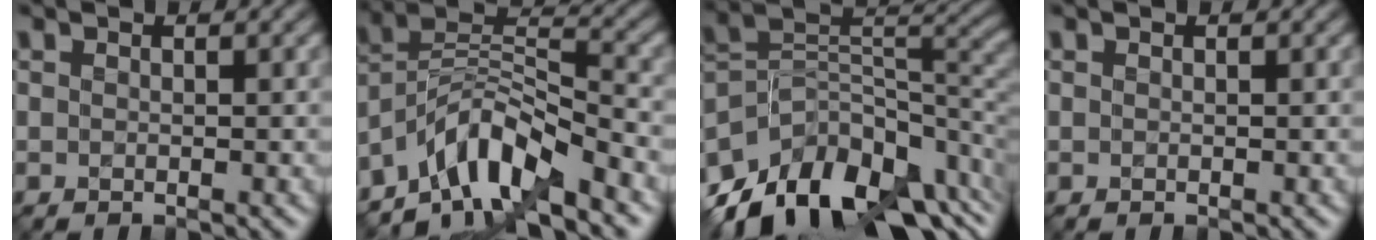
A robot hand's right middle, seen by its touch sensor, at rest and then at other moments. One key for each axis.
{"total": 7.8, "fx": -5.6, "fy": 2.4, "fz": 4.8, "tx": -0.070, "ty": 0.008, "tz": -0.112}
{"total": 14.1, "fx": -8.2, "fy": 8.0, "fz": 8.1, "tx": -0.162, "ty": 0.009, "tz": -0.148}
{"total": 0.0}